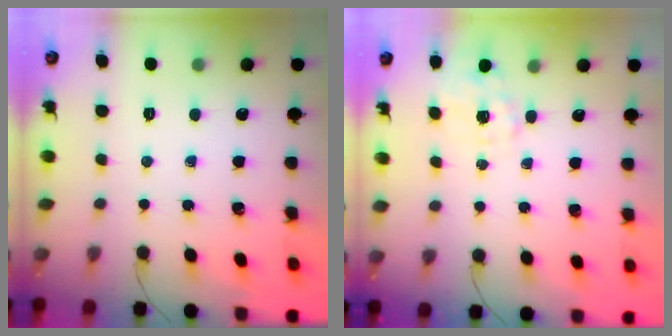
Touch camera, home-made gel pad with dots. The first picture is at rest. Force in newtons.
{"total": 0.9, "press": 0.3, "slide": 0.8}